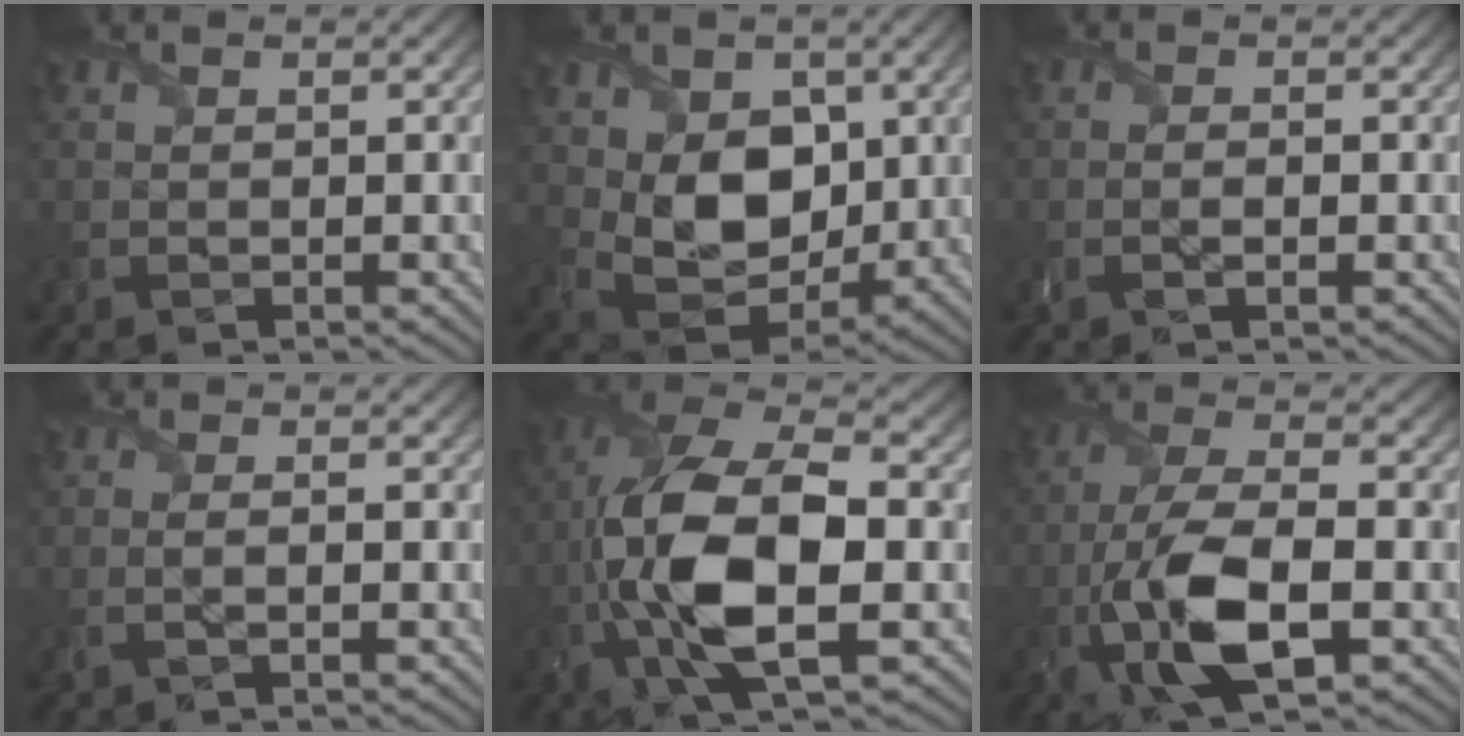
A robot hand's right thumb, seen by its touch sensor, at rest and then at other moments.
{"total": 9.4, "force": [1.7, 6.8, 6.2], "torque": [-0.136, -0.019, 0.024]}
{"total": 1.4, "force": [-0.5, 0.3, 1.2], "torque": [-0.026, 0.000, -0.012]}
{"total": 1.4, "force": [-0.3, 0.1, 1.3], "torque": [-0.026, 0.002, -0.012]}
{"total": 14.6, "force": [-2.8, 6.1, 13.0], "torque": [-0.289, -0.005, -0.059]}
{"total": 11.5, "force": [-3.7, 4.4, 9.9], "torque": [-0.209, -0.005, -0.077]}